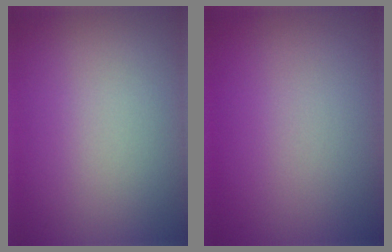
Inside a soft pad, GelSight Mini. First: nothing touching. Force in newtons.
{"total": 0.0}